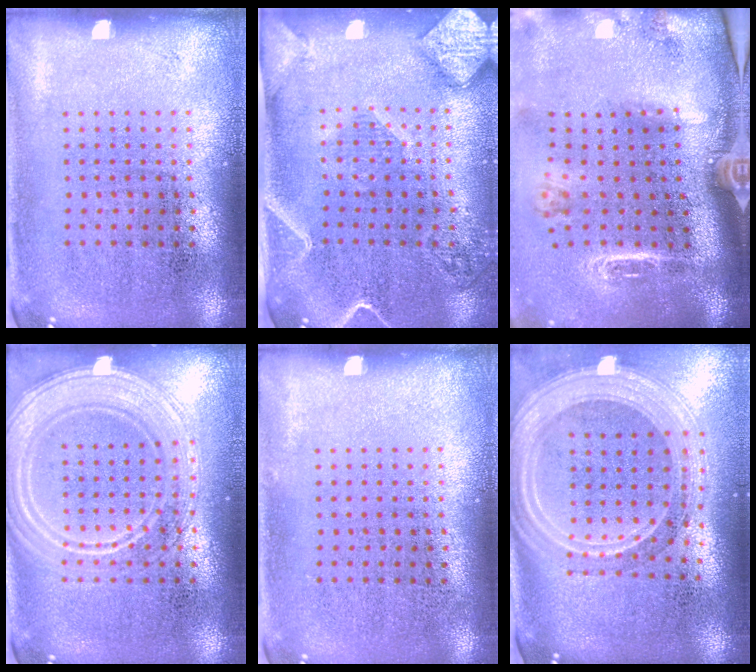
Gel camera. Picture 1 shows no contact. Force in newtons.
{"total": 2.6, "press": 2.1, "slide": 1.5}
{"total": 2.8, "press": 2.0, "slide": 2.0}
{"total": 3.8, "press": 3.8, "slide": 0.6}
{"total": 0.0}
{"total": 2.8, "press": 2.3, "slide": 1.6}